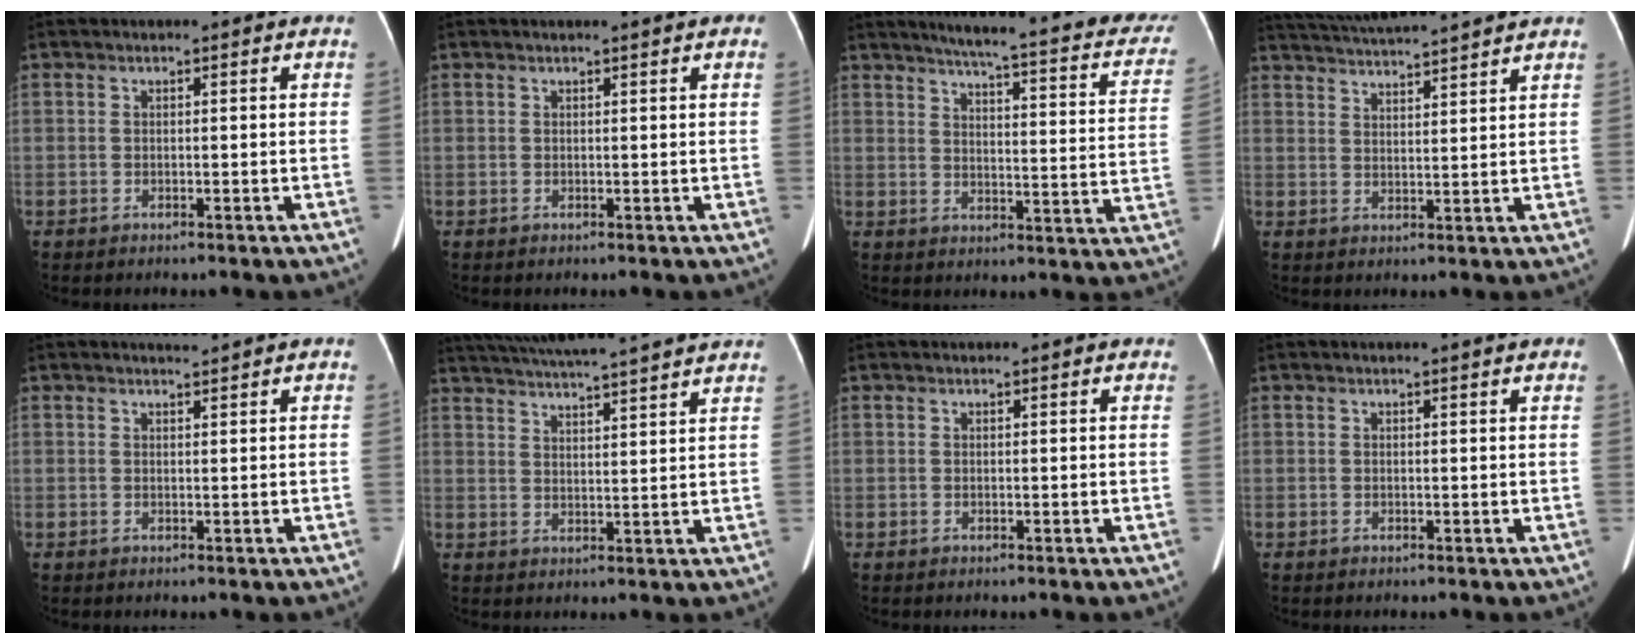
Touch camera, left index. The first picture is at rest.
{"total": 2.5, "force": [1.8, 0.5, 1.8], "torque": [-0.020, 0.019, 0.018]}
{"total": 25.8, "force": [22.1, 3.2, 13.1], "torque": [-0.170, -0.046, 0.252]}
{"total": 13.0, "force": [12.0, -0.4, 4.9], "torque": [-0.097, 0.028, 0.181]}
{"total": 1.3, "force": [1.3, -0.2, 0.1], "torque": [-0.006, 0.000, 0.025]}
{"total": 20.7, "force": [18.7, 0.6, 8.9], "torque": [-0.155, 0.020, 0.257]}
{"total": 2.4, "force": [2.1, 0.7, 0.8], "torque": [-0.009, 0.022, 0.019]}
{"total": 4.3, "force": [3.8, 0.5, 1.9], "torque": [-0.024, 0.013, 0.032]}